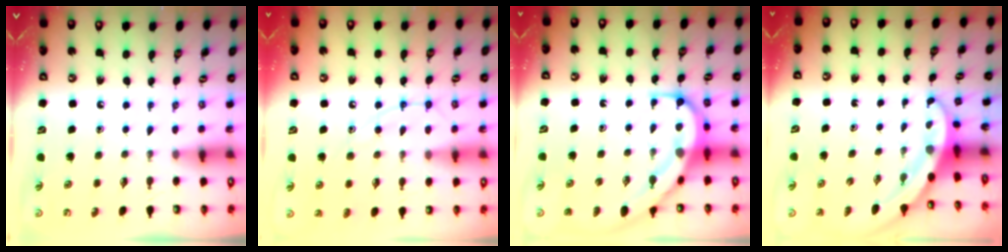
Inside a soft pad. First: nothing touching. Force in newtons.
{"total": 10.8, "press": 10.7, "slide": 0.9}
{"total": 10.7, "press": 10.6, "slide": 1.1}
{"total": 3.1, "press": 3.1, "slide": 0.0}